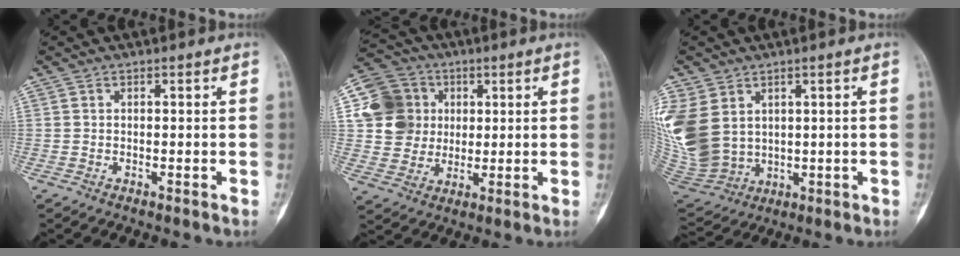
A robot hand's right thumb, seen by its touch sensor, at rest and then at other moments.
{"total": 14.3, "force": [3.1, 13.1, 4.9], "torque": [-0.065, 0.011, 0.056]}
{"total": 15.0, "force": [3.7, 11.7, 8.6], "torque": [-0.198, -0.010, 0.105]}